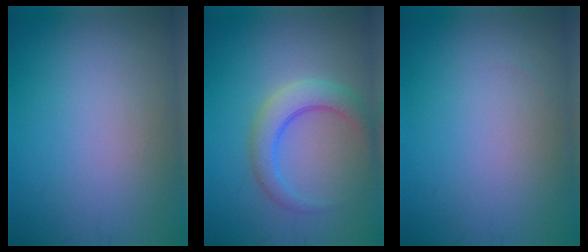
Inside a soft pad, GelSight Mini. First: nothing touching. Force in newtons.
{"total": 3.6, "press": 3.6, "slide": 0.1}
{"total": 0.0}